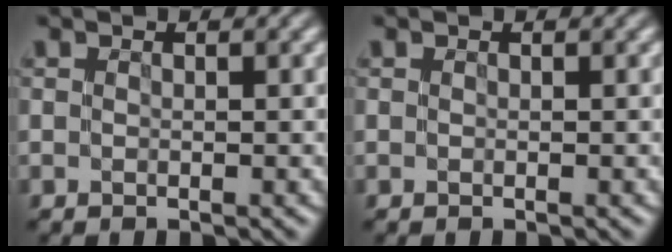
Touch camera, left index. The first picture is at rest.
{"total": 0.0}